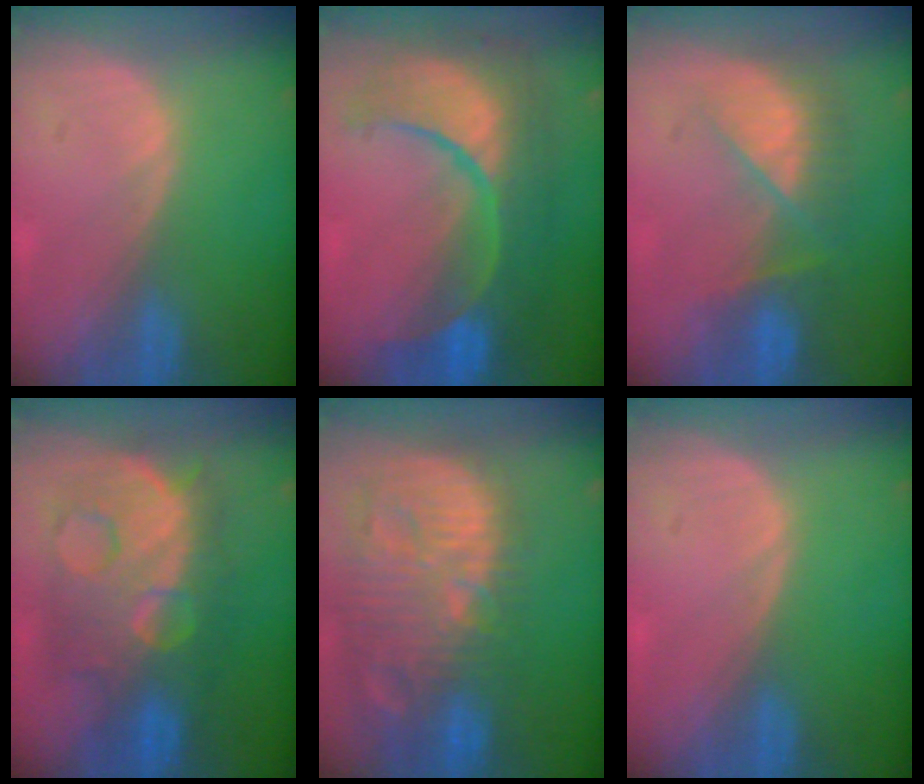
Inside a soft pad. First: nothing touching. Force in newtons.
{"total": 12.6, "press": 12.5, "slide": 1.4}
{"total": 7.8, "press": 7.1, "slide": 3.1}
{"total": 12.4, "press": 12.3, "slide": 1.2}
{"total": 14.5, "press": 12.6, "slide": 7.2}
{"total": 0.0}